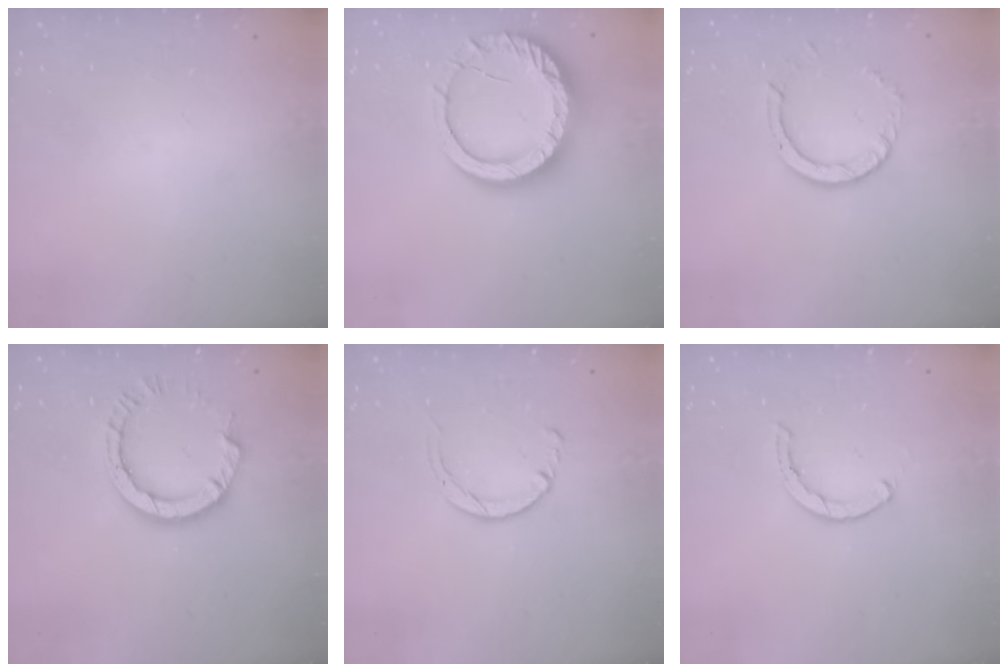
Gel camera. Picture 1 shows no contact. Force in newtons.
{"total": 16.2, "press": 16.1, "slide": 1.2}
{"total": 4.2, "press": 4.2, "slide": 0.3}
{"total": 9.2, "press": 9.1, "slide": 0.8}
{"total": 2.9, "press": 2.8, "slide": 0.4}
{"total": 1.7, "press": 1.6, "slide": 0.3}